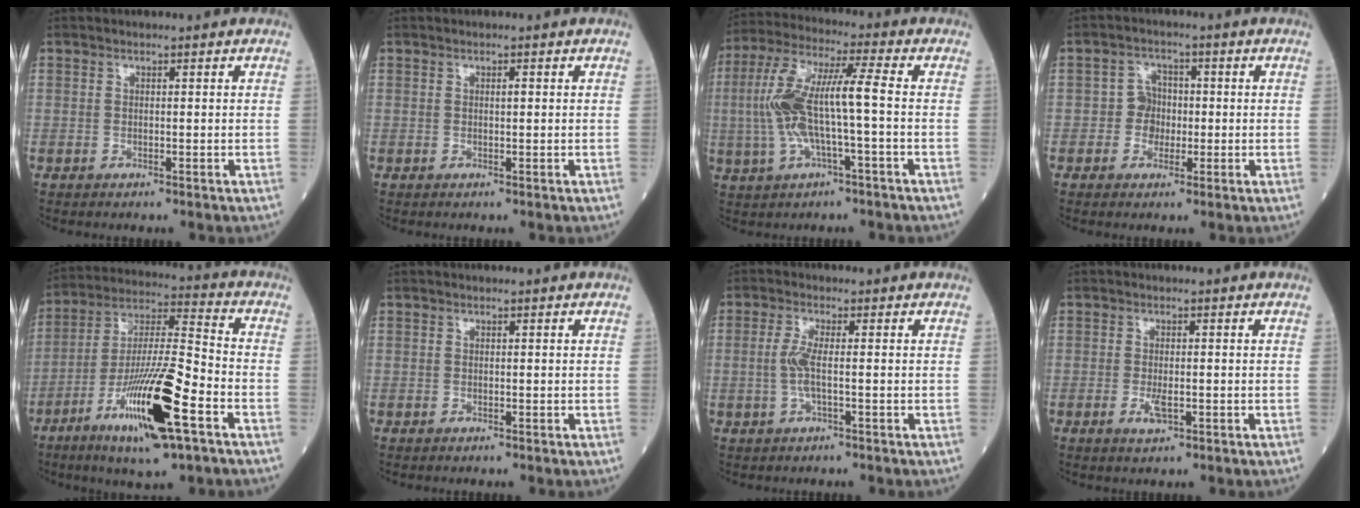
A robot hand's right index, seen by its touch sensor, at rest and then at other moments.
{"total": 0.6, "force": [0.1, 0.1, 0.6], "torque": [-0.011, 0.000, 0.002]}
{"total": 12.0, "force": [-0.9, 1.5, 11.9], "torque": [-0.253, 0.024, -0.019]}
{"total": 3.7, "force": [-0.5, 3.4, 1.4], "torque": [-0.017, 0.010, -0.012]}
{"total": 17.9, "force": [-8.1, 1.9, 15.9], "torque": [-0.307, -0.019, -0.142]}
{"total": 0.0}
{"total": 3.3, "force": [-0.3, 0.4, 3.3], "torque": [-0.077, -0.004, -0.009]}
{"total": 2.3, "force": [-0.7, 0.7, 2.1], "torque": [-0.043, -0.004, -0.010]}